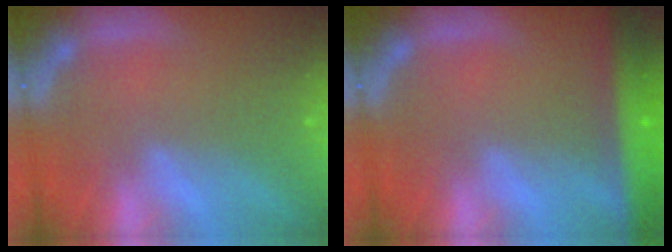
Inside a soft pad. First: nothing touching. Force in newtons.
{"total": 7.4}